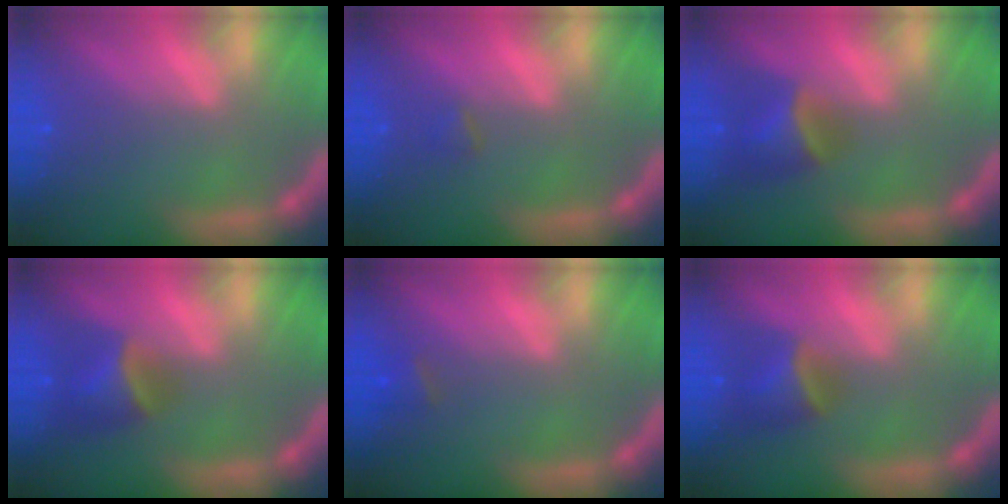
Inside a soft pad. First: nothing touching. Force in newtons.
{"total": 0.9}
{"total": 4.0}
{"total": 4.0}
{"total": 1.4}
{"total": 3.4}